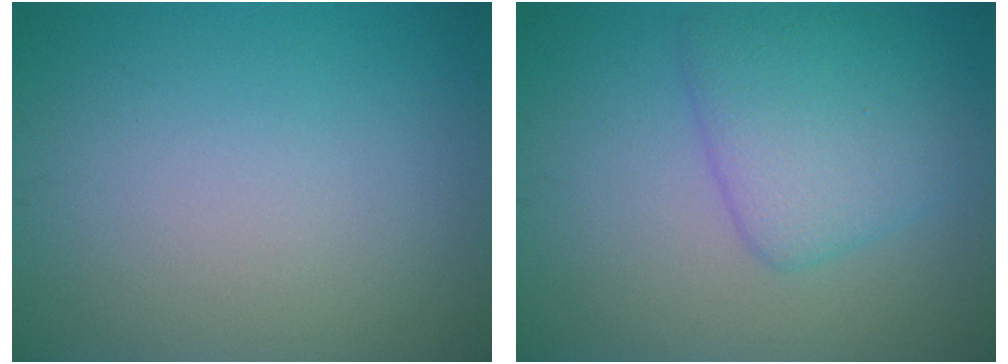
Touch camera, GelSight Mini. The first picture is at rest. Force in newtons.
{"total": 4.6, "press": 4.6, "slide": 0.1}